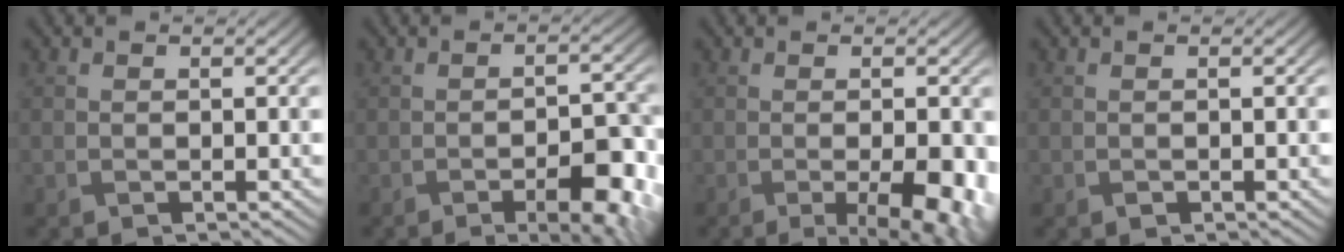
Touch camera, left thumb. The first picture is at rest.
{"total": 6.6, "force": [-3.2, 1.9, 5.5], "torque": [-0.078, -0.004, -0.037]}
{"total": 6.0, "force": [-1.9, 1.3, 5.6], "torque": [-0.083, -0.005, -0.016]}
{"total": 0.0}